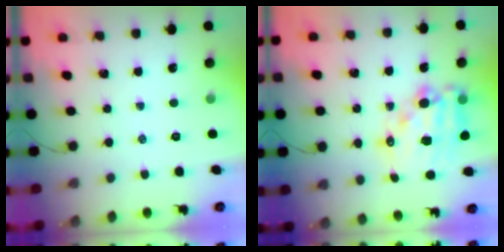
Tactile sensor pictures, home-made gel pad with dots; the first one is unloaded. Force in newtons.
{"total": 16.7, "press": 16.2, "slide": 3.7}